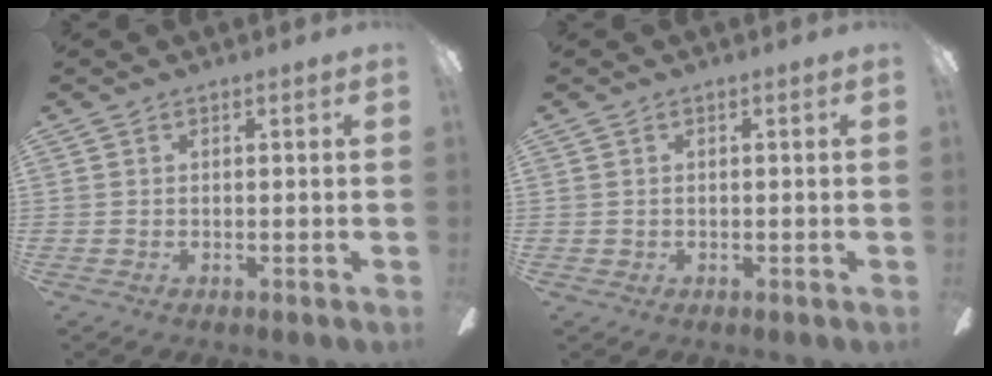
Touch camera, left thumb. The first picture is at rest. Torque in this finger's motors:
{"motor_torque": [-0.22, 0.25, 0.23, -0.06, 0.02]}